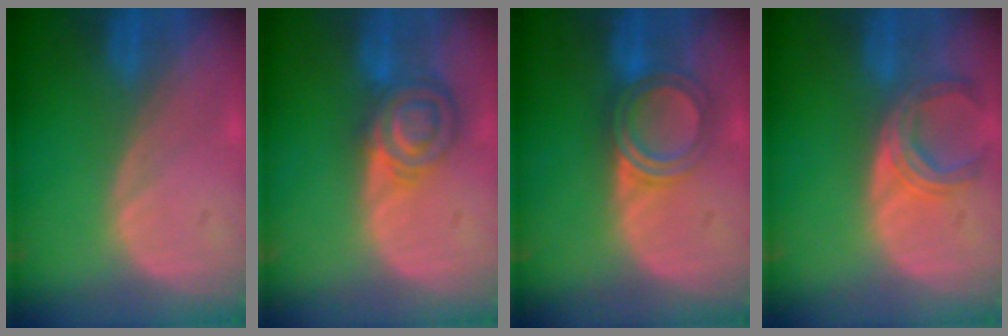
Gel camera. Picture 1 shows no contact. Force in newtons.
{"total": 7.0, "press": 6.3, "slide": 3.1}
{"total": 5.3, "press": 5.2, "slide": 0.4}
{"total": 5.4, "press": 5.4, "slide": 0.2}